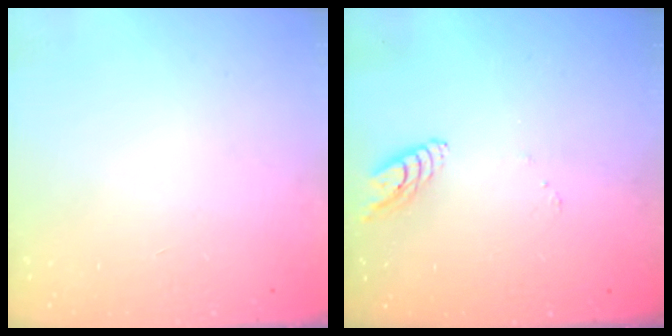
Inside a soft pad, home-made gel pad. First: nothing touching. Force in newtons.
{"total": 6.0, "press": 6.0, "slide": 0.7}